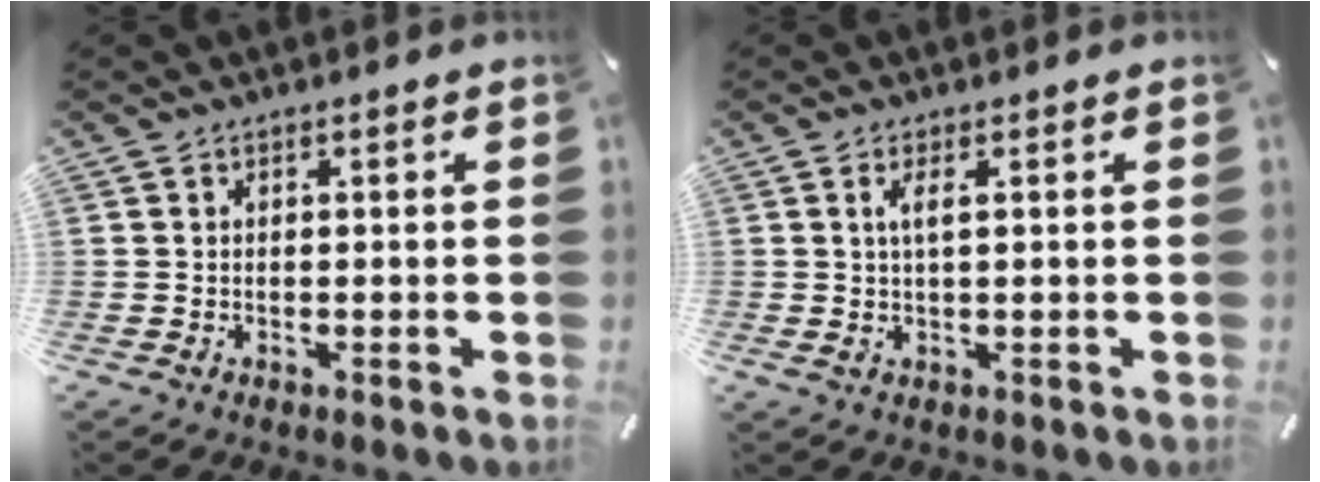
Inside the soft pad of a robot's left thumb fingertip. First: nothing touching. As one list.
[{"total": 3.1, "force": [0.9, 0.6, 2.9], "torque": [-0.061, 0.001, 0.013]}]